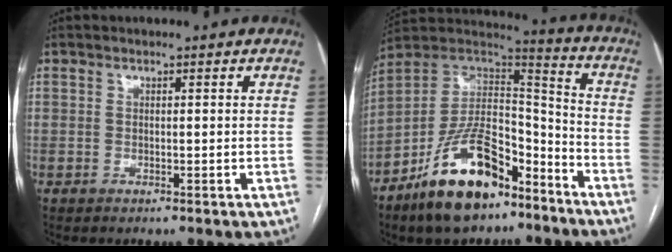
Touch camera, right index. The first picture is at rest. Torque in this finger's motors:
{"motor_torque": [0.34, -0.32, -0.04, -0.10]}